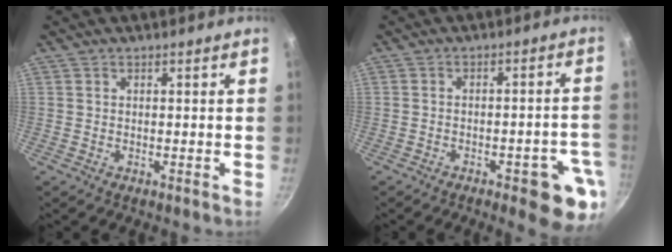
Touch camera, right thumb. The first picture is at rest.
{"total": 10.0, "force": [-4.5, 3.2, 8.4], "torque": [-0.074, 0.027, -0.050]}